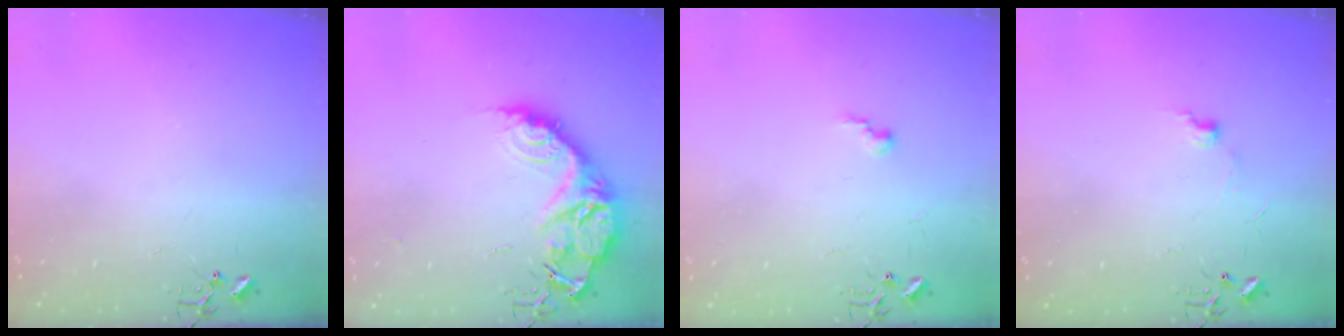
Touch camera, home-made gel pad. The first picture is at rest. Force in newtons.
{"total": 16.1, "press": 16.0, "slide": 1.5}
{"total": 5.7, "press": 5.7, "slide": 0.5}
{"total": 5.3, "press": 5.2, "slide": 0.7}